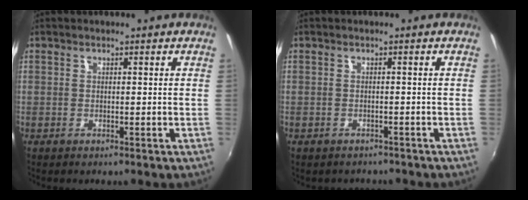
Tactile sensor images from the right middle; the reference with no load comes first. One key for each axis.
{"total": 2.5, "fx": -2.2, "fy": 1.3, "fz": 0.4, "tx": -0.014, "ty": -0.011, "tz": -0.027}